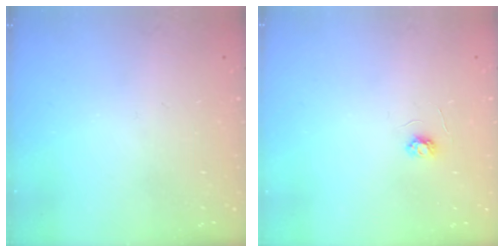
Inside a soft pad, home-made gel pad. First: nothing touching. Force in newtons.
{"total": 3.1, "press": 3.1, "slide": 0.3}